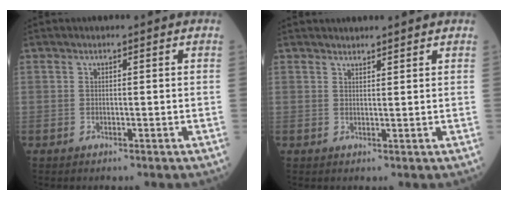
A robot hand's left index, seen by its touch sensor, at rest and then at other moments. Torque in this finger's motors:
{"motor_torque": [-0.20, -0.04, 0.01, 0.01]}